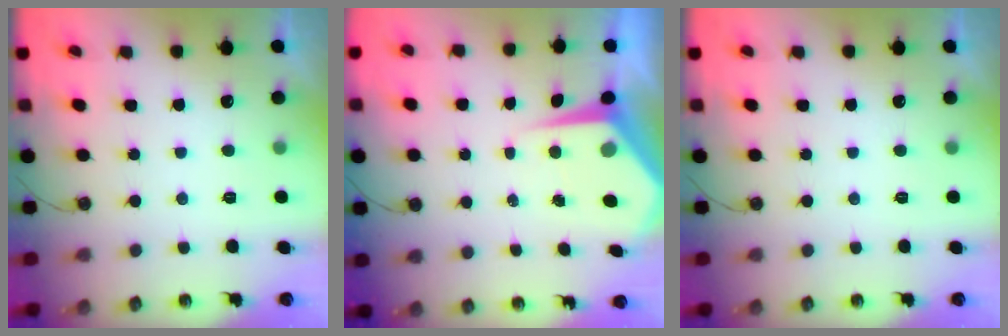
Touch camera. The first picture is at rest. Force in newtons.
{"total": 6.2, "press": 6.2, "slide": 0.5}
{"total": 0.0}